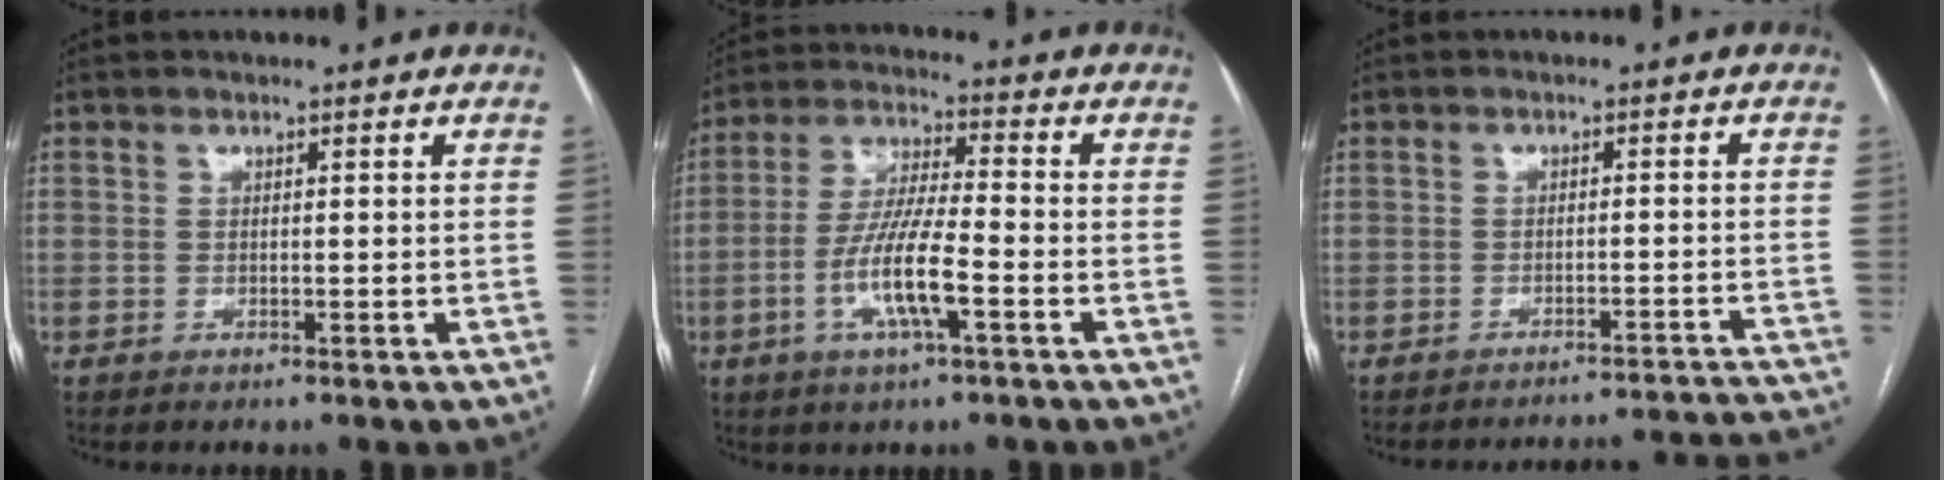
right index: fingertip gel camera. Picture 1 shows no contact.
{"total": 10.3, "force": [-3.6, 1.3, 9.5], "torque": [-0.190, -0.003, -0.071]}
{"total": 16.6, "force": [-16.5, -0.4, 2.2], "torque": [-0.007, 0.008, -0.187]}